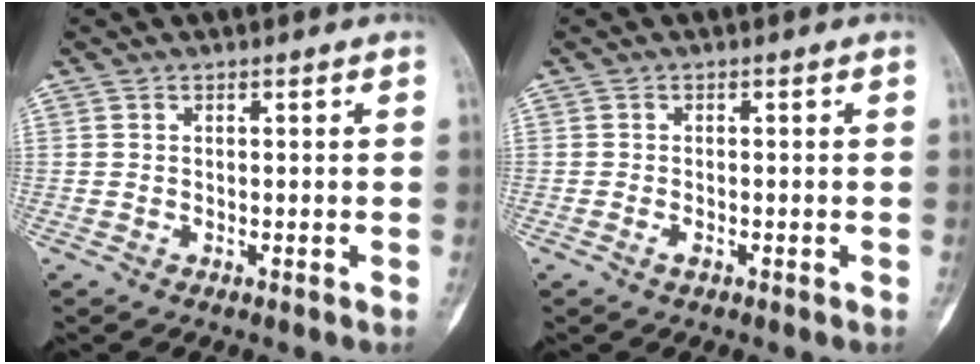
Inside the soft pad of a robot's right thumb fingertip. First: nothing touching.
{"total": 1.2, "force": [-0.6, 0.6, 0.8], "torque": [-0.018, 0.003, -0.012]}